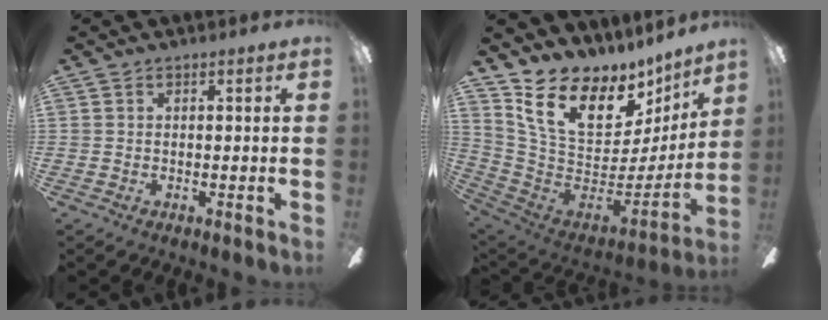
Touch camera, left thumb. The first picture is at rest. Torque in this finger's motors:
{"motor_torque": [0.40, 0.36, 1.11, -1.66, 0.37]}